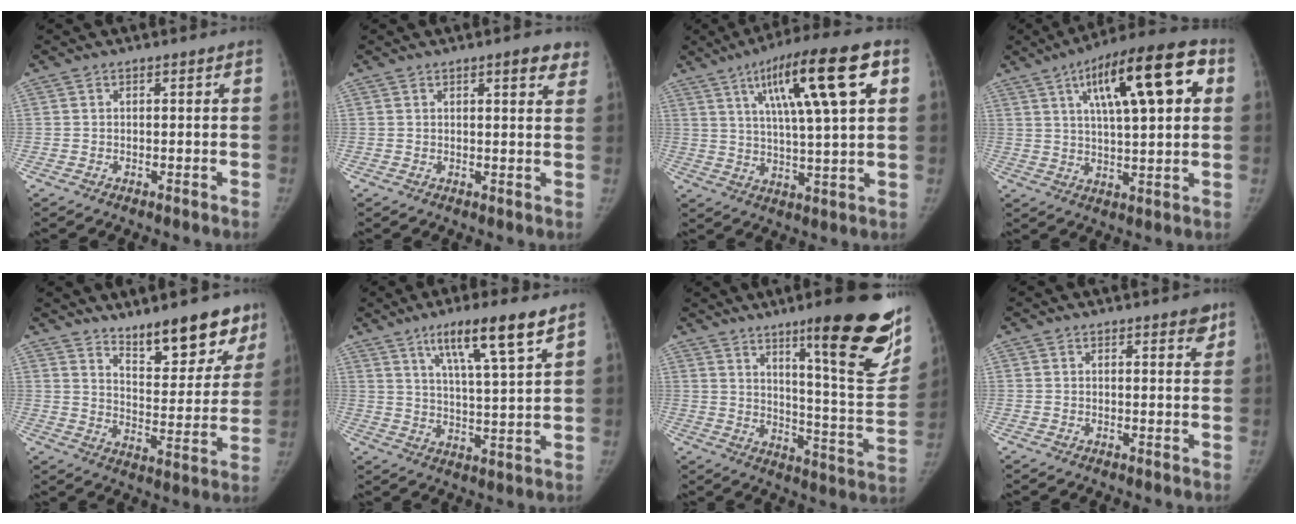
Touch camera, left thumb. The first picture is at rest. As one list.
[{"total": 4.5, "force": [2.9, 1.3, 3.2], "torque": [-0.020, -0.011, 0.030]}, {"total": 19.0, "force": [7.4, 3.6, 17.2], "torque": [-0.265, -0.002, 0.115]}, {"total": 19.6, "force": [6.8, 6.1, 17.3], "torque": [-0.246, 0.011, 0.100]}, {"total": 14.9, "force": [11.3, 5.0, 8.4], "torque": [-0.057, -0.086, 0.169]}, {"total": 12.2, "force": [7.5, 1.2, 9.5], "torque": [-0.156, -0.034, 0.125]}, {"total": 25.0, "force": [14.0, 4.3, 20.3], "torque": [-0.242, -0.072, 0.209]}, {"total": 2.7, "force": [1.8, 0.9, 1.8], "torque": [-0.011, -0.009, 0.020]}]